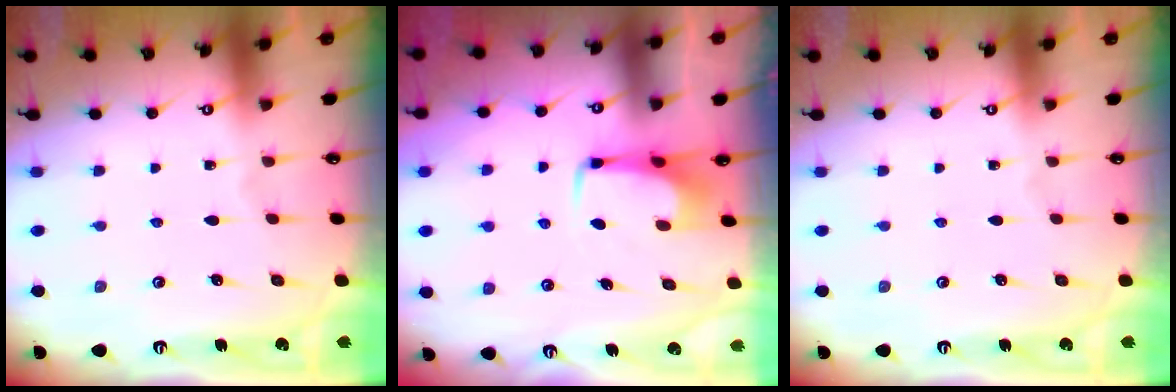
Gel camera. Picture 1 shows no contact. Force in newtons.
{"total": 2.9, "press": 2.9, "slide": 0.4}
{"total": 0.0}